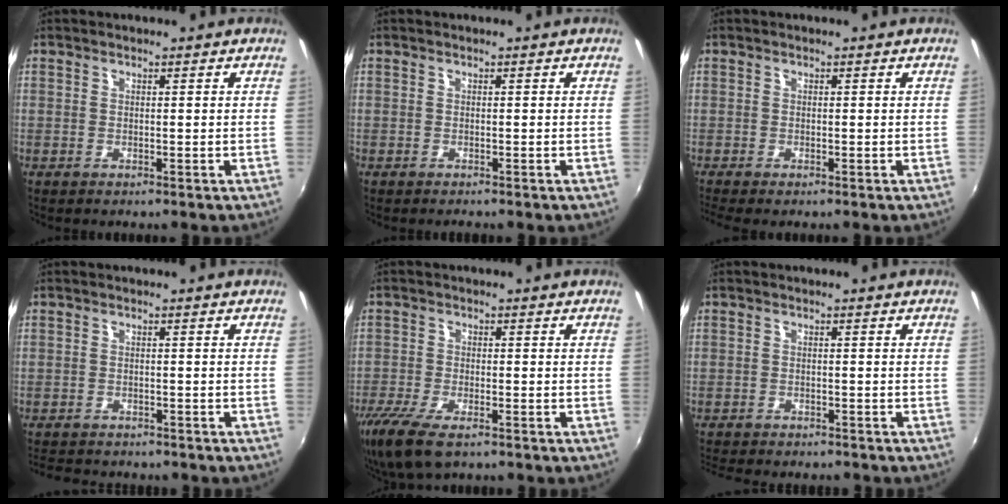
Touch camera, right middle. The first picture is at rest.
{"total": 0.6, "force": [-0.6, 0.1, 0.1], "torque": [-0.003, -0.004, -0.011]}
{"total": 2.0, "force": [-1.5, 0.1, 1.3], "torque": [-0.027, -0.011, -0.027]}
{"total": 7.2, "force": [-6.5, 2.2, 2.3], "torque": [-0.061, -0.014, -0.098]}
{"total": 11.3, "force": [-7.8, 4.0, 7.2], "torque": [-0.172, -0.043, -0.146]}
{"total": 8.2, "force": [-7.5, 1.8, 2.9], "torque": [-0.075, -0.019, -0.115]}